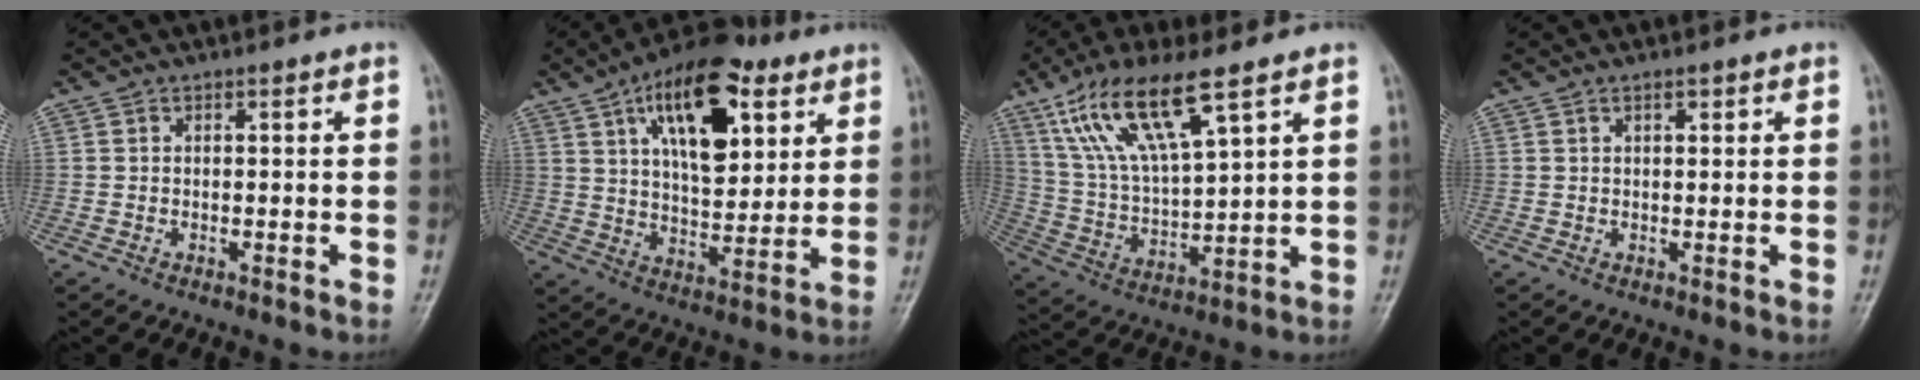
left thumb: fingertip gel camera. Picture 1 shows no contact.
{"total": 19.3, "force": [8.6, 9.6, 14.4], "torque": [-0.188, -0.023, 0.138]}
{"total": 15.8, "force": [9.1, 4.3, 12.1], "torque": [-0.232, -0.027, 0.186]}
{"total": 1.4, "force": [0.9, 0.6, 0.9], "torque": [-0.008, -0.002, 0.012]}